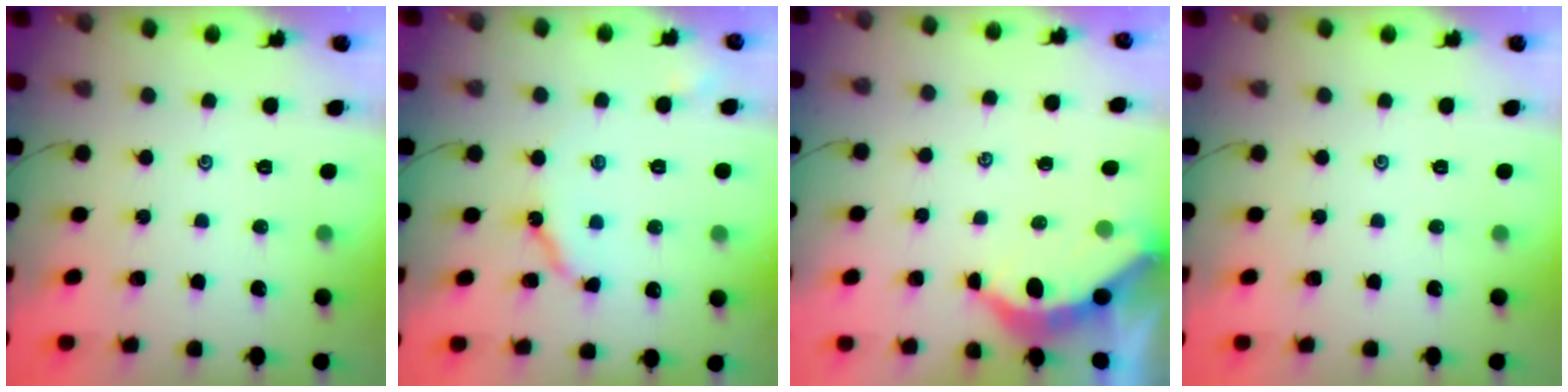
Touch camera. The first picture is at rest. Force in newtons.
{"total": 5.1, "press": 5.1, "slide": 0.6}
{"total": 3.7, "press": 3.6, "slide": 0.4}
{"total": 0.0}